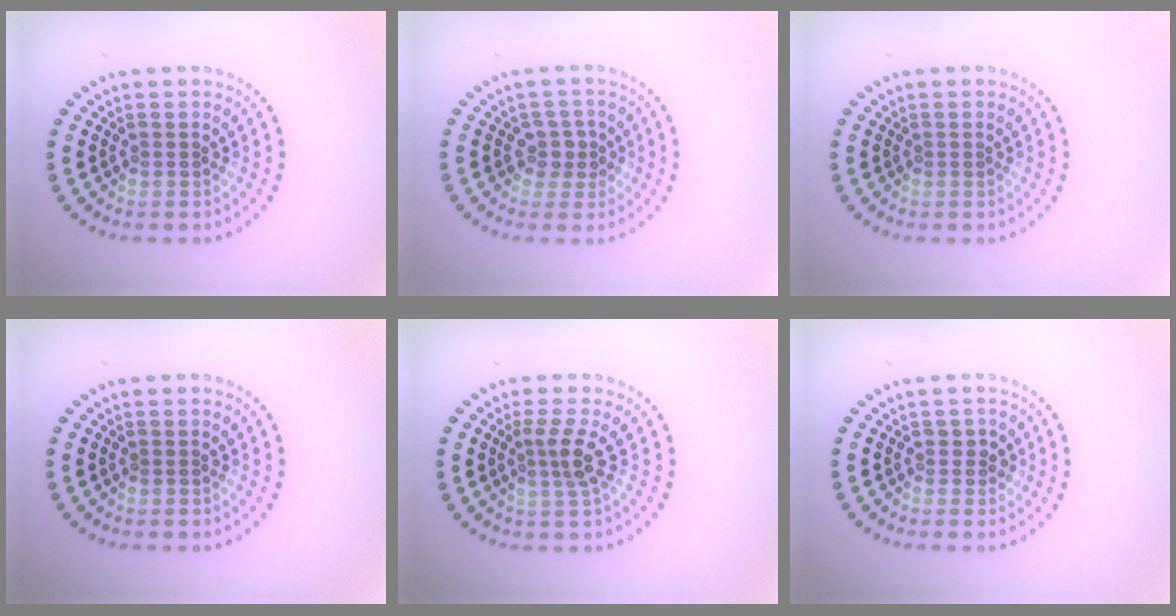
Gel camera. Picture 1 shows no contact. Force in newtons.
{"total": 2.0, "press": 1.8, "slide": 1.0}
{"total": 0.0}
{"total": 0.0}
{"total": 2.4, "press": 1.7, "slide": 1.6}
{"total": 1.0, "press": 0.9, "slide": 0.4}